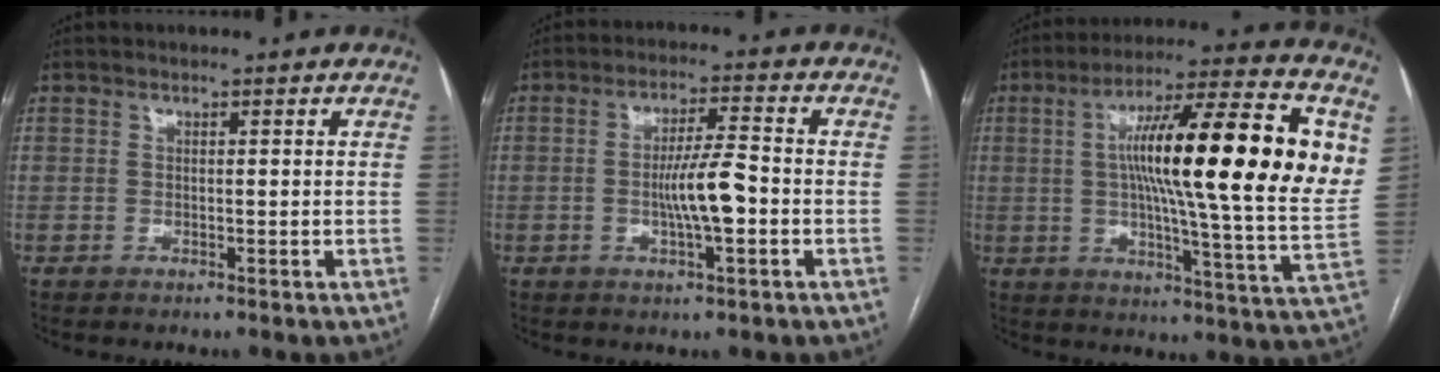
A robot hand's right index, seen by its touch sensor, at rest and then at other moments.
{"total": 7.0, "force": [-1.4, 0.7, 6.8], "torque": [-0.126, 0.002, -0.026]}
{"total": 25.3, "force": [5.3, 1.9, 24.6], "torque": [-0.341, 0.024, 0.065]}